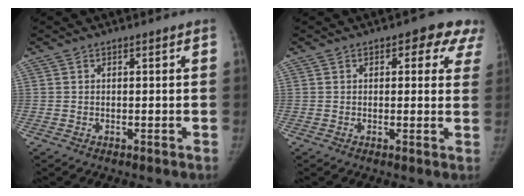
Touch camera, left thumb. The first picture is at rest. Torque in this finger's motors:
{"motor_torque": [-0.03, 0.12, -0.17, 0.04, 0.00]}